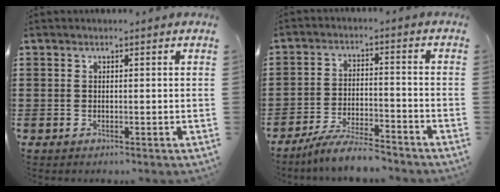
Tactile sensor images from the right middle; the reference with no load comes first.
{"total": 6.2, "force": [-5.7, 0.4, 2.3], "torque": [-0.049, -0.003, -0.110]}